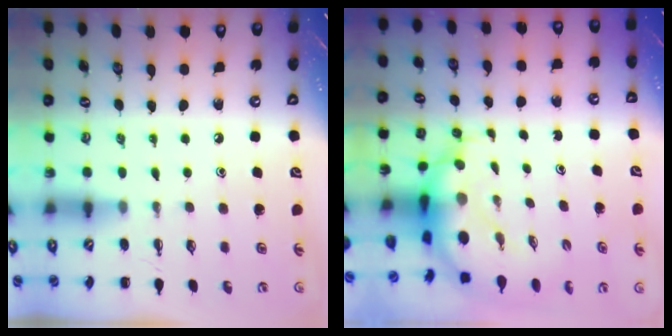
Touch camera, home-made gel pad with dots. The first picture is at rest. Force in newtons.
{"total": 7.3, "press": 7.0, "slide": 1.9}